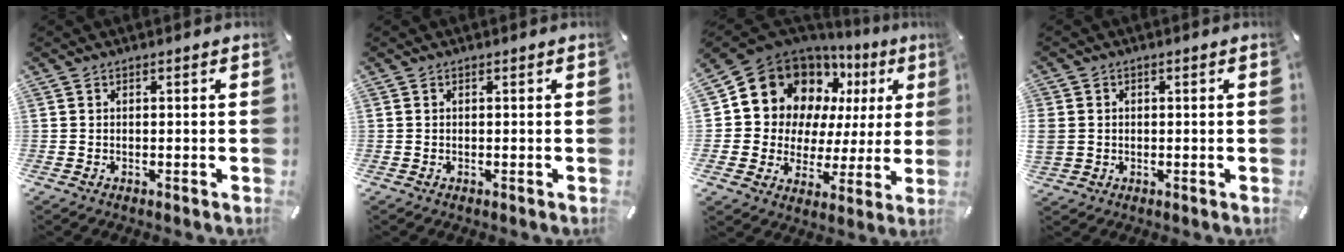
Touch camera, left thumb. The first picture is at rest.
{"total": 0.0}
{"total": 15.4, "force": [8.0, 12.1, 5.3], "torque": [-0.085, -0.072, 0.151]}
{"total": 3.4, "force": [0.2, 3.2, 1.2], "torque": [-0.029, 0.004, 0.003]}